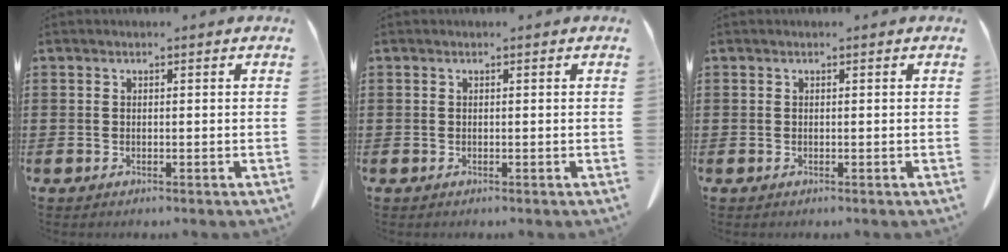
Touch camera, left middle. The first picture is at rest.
{"total": 0.0}
{"total": 0.0}